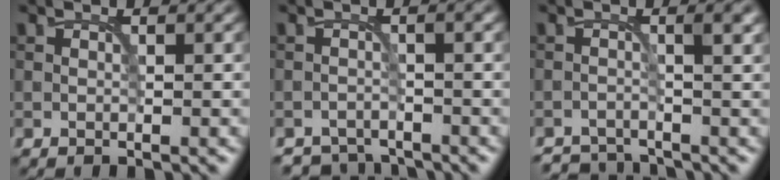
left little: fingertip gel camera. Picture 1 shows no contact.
{"total": 2.8, "force": [-2.7, 0.5, 0.1], "torque": [0.006, -0.003, -0.048]}
{"total": 2.9, "force": [-2.5, 0.7, 1.3], "torque": [-0.013, -0.003, -0.048]}